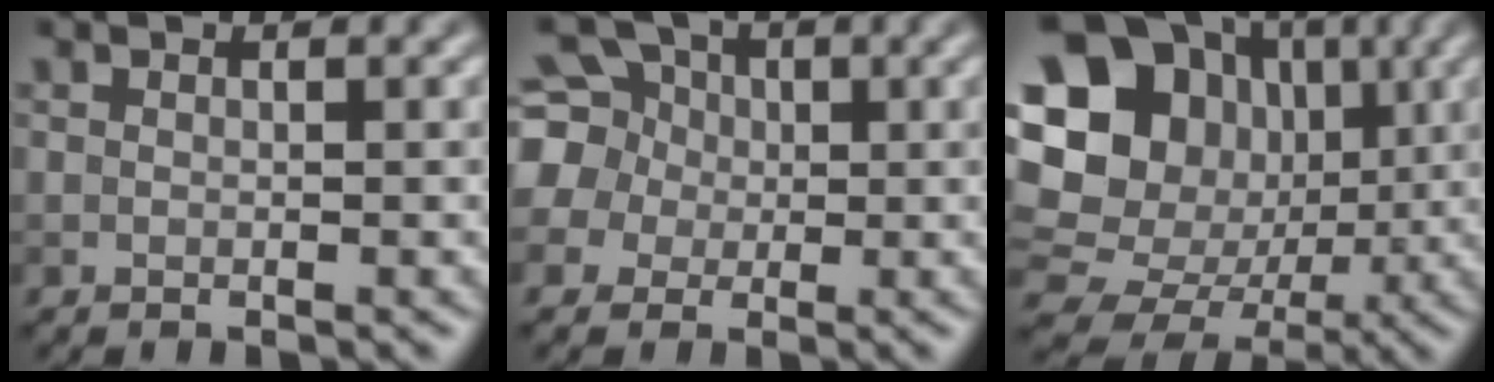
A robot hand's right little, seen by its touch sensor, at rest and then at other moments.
{"total": 8.9, "force": [2.1, 7.9, 3.7], "torque": [-0.096, 0.034, 0.017]}
{"total": 22.3, "force": [4.0, 19.9, 9.1], "torque": [-0.225, 0.044, 0.033]}